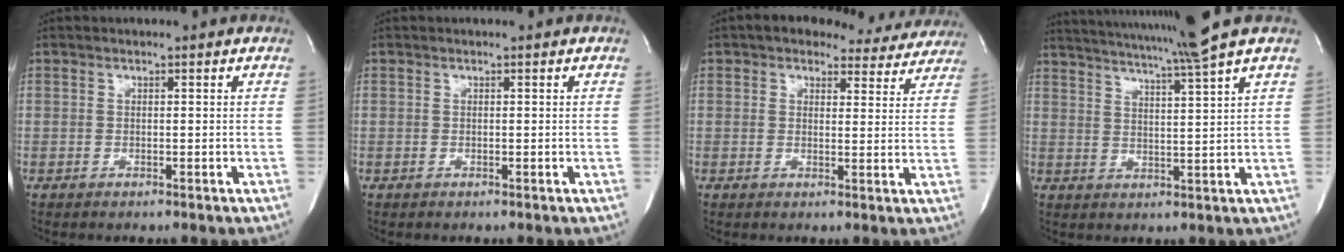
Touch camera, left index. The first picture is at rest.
{"total": 0.0}
{"total": 11.4, "force": [10.0, 4.6, 2.8], "torque": [-0.008, 0.008, 0.101]}
{"total": 12.6, "force": [10.6, -2.7, 6.2], "torque": [-0.111, -0.031, 0.150]}